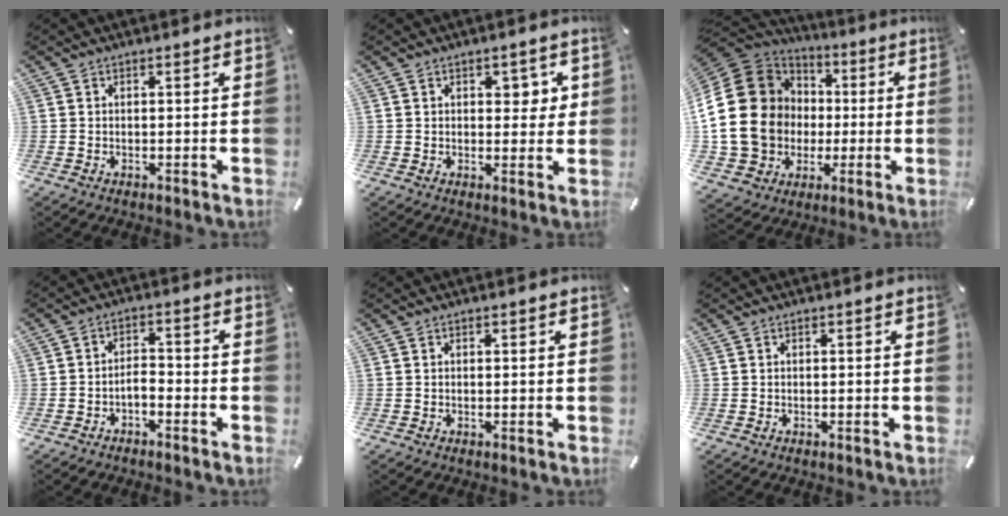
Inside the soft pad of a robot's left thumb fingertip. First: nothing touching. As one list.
[{"total": 3.6, "force": [1.4, 2.4, 2.3], "torque": [-0.009, -0.010, 0.014]}, {"total": 24.6, "force": [0.3, 21.3, 12.4], "torque": [-0.265, 0.005, 0.033]}, {"total": 3.1, "force": [-2.0, 1.5, 1.8], "torque": [-0.033, 0.015, -0.038]}, {"total": 0.0}, {"total": 0.0}]